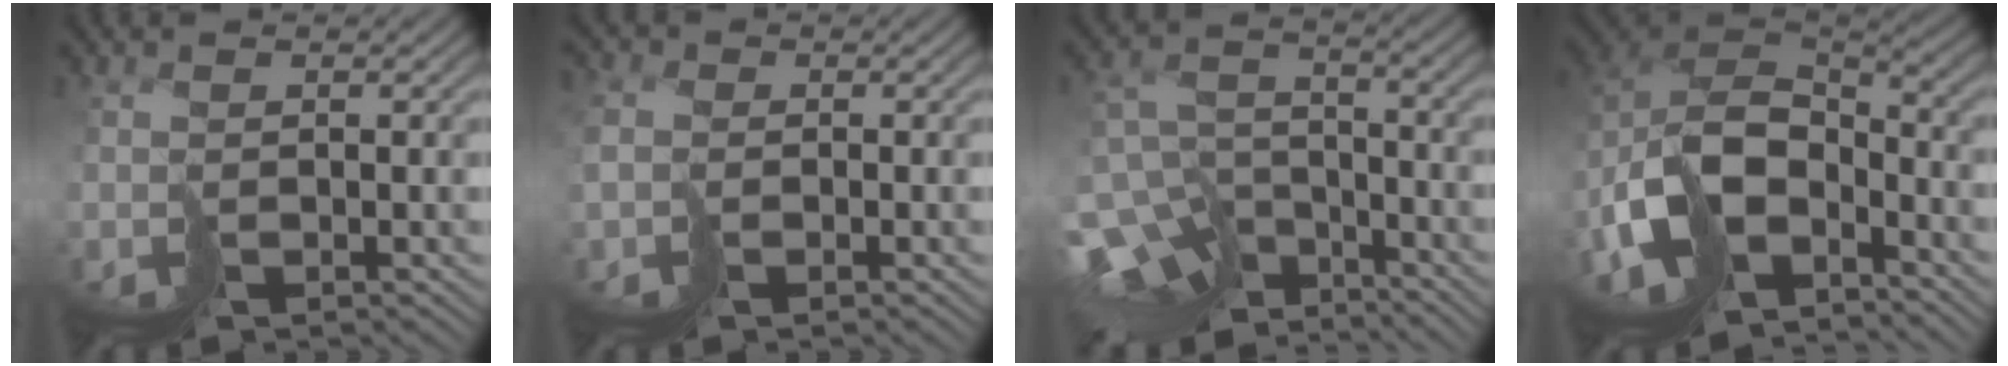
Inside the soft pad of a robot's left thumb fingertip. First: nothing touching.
{"total": 4.5, "force": [-0.8, 3.6, 2.6], "torque": [-0.086, 0.007, -0.027]}
{"total": 12.8, "force": [-9.1, 7.1, 5.6], "torque": [-0.148, -0.021, -0.124]}
{"total": 14.5, "force": [-7.4, 8.4, 9.2], "torque": [-0.219, -0.018, -0.140]}